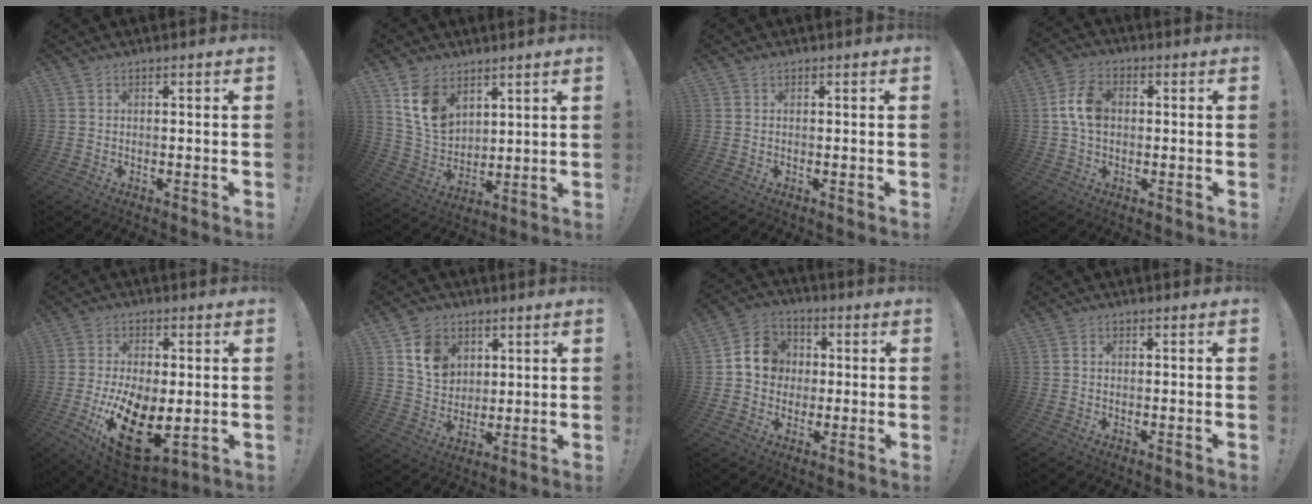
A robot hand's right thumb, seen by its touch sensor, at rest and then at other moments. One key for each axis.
{"total": 11.9, "fx": 6.7, "fy": 8.1, "fz": 5.7, "tx": -0.107, "ty": -0.031, "tz": 0.139}
{"total": 0.0}
{"total": 9.1, "fx": 1.0, "fy": 6.2, "fz": 6.6, "tx": -0.120, "ty": 0.012, "tz": 0.021}
{"total": 18.6, "fx": -4.2, "fy": 10.2, "fz": 15.0, "tx": -0.262, "ty": 0.007, "tz": -0.055}
{"total": 10.5, "fx": 5.2, "fy": 8.1, "fz": 4.0, "tx": -0.061, "ty": -0.019, "tz": 0.104}
{"total": 10.1, "fx": 0.9, "fy": 9.4, "fz": 3.8, "tx": -0.049, "ty": 0.014, "tz": 0.025}
{"total": 0.6, "fx": -0.1, "fy": 0.5, "fz": 0.3, "tx": -0.007, "ty": 0.004, "tz": -0.001}